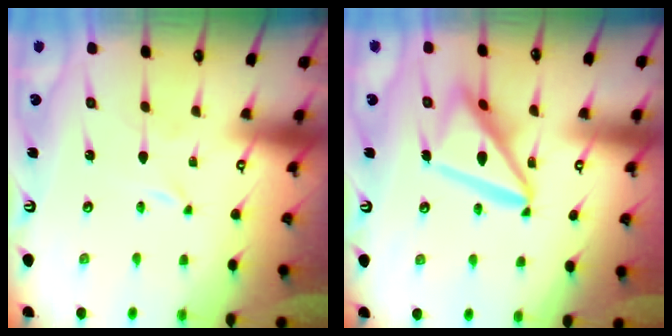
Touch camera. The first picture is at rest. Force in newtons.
{"total": 15.3, "press": 15.2, "slide": 1.6}